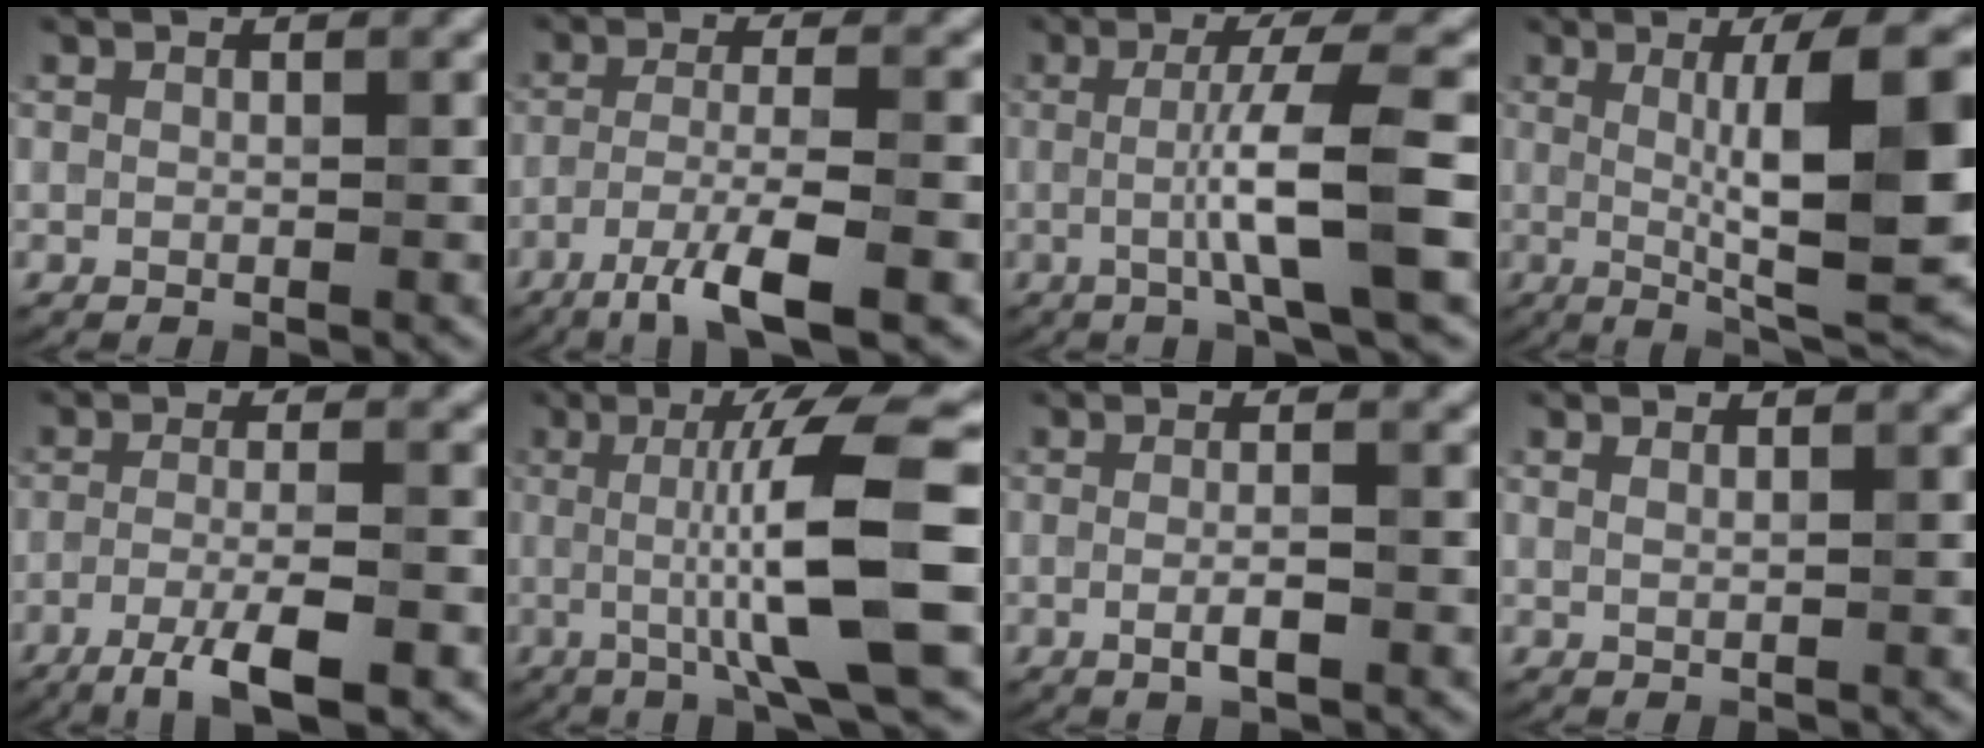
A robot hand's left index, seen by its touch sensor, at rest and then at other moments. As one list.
[{"total": 5.9, "force": [-3.4, 0.9, 4.8], "torque": [-0.083, 0.002, -0.065]}, {"total": 6.4, "force": [-0.7, 0.7, 6.3], "torque": [-0.101, 0.007, -0.018]}, {"total": 11.9, "force": [0.6, 2.5, 11.6], "torque": [-0.157, 0.003, 0.015]}, {"total": 5.3, "force": [-2.8, 0.9, 4.4], "torque": [-0.076, 0.002, -0.055]}, {"total": 9.6, "force": [-0.5, 1.6, 9.5], "torque": [-0.142, 0.000, -0.006]}, {"total": 2.3, "force": [-0.6, 0.4, 2.1], "torque": [-0.039, -0.005, -0.011]}, {"total": 1.1, "force": [0.8, 0.4, 0.7], "torque": [-0.006, -0.001, 0.007]}]